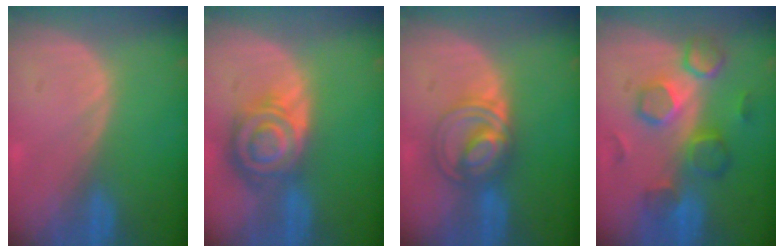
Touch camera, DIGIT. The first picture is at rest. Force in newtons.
{"total": 8.6, "press": 7.5, "slide": 4.3}
{"total": 6.2, "press": 6.2, "slide": 0.2}
{"total": 8.3, "press": 8.2, "slide": 1.4}